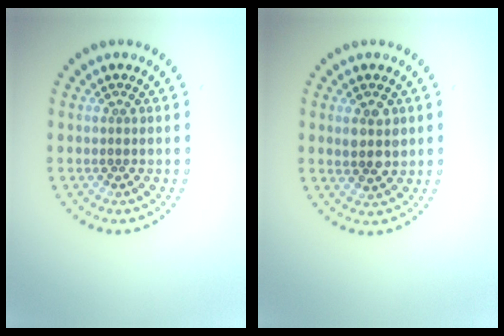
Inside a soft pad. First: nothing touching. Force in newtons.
{"total": 2.7, "press": 2.5, "slide": 0.8}